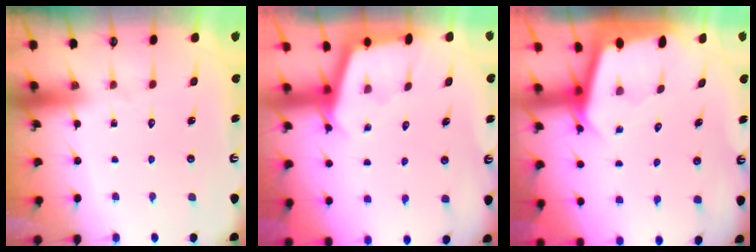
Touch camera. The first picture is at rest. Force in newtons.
{"total": 2.5, "press": 2.5, "slide": 0.2}
{"total": 2.7, "press": 2.7, "slide": 0.0}